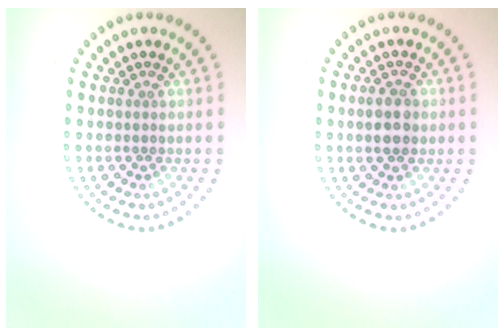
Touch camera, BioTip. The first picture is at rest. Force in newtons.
{"total": 2.8, "press": 2.8, "slide": 0.1}